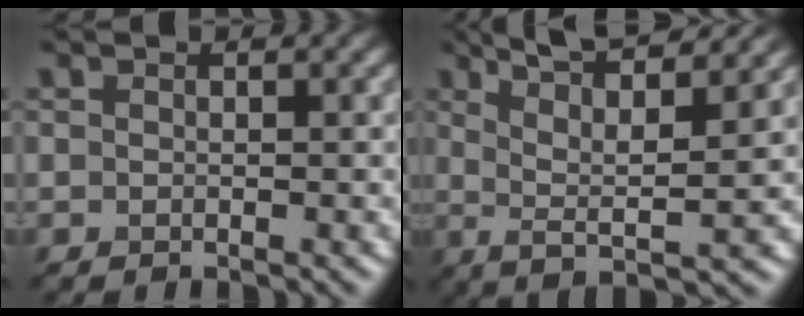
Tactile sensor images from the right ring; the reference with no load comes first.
{"total": 7.5, "force": [3.1, 1.9, 6.5], "torque": [-0.105, 0.017, 0.052]}